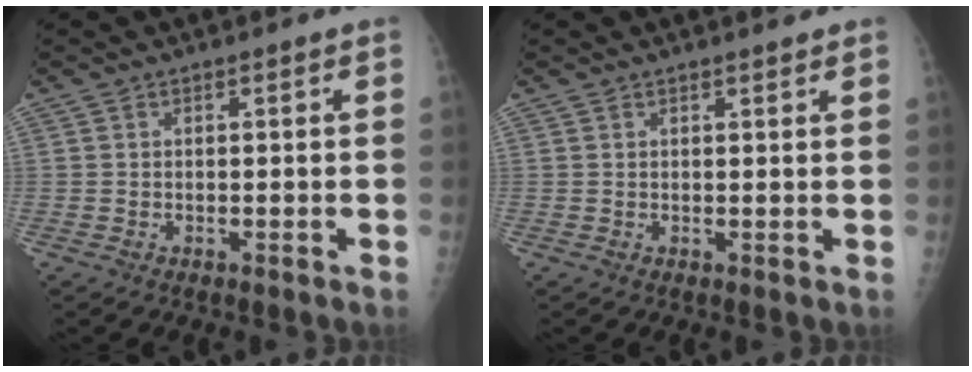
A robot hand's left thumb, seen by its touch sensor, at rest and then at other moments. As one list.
[{"total": 1.5, "force": [1.3, 0.3, 0.7], "torque": [-0.006, -0.003, 0.016]}]